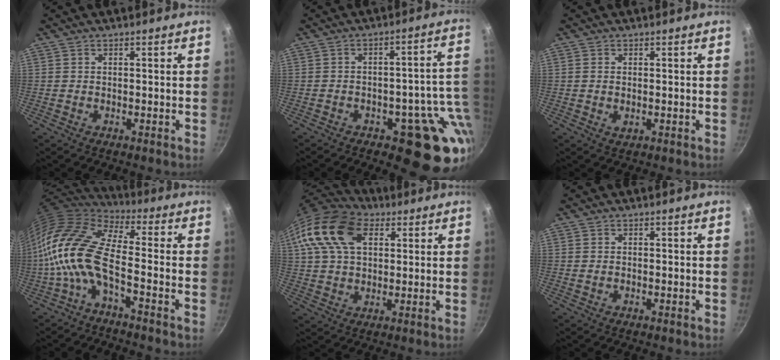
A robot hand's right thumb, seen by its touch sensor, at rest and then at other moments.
{"total": 15.2, "force": [-3.7, 8.1, 12.3], "torque": [-0.069, 0.028, -0.043]}
{"total": 1.6, "force": [0.0, 1.0, 1.3], "torque": [-0.023, -0.002, 0.000]}
{"total": 14.8, "force": [-3.1, 5.9, 13.2], "torque": [-0.257, 0.027, -0.076]}
{"total": 17.2, "force": [6.4, 11.0, 11.4], "torque": [-0.212, 0.010, 0.106]}
{"total": 0.0}